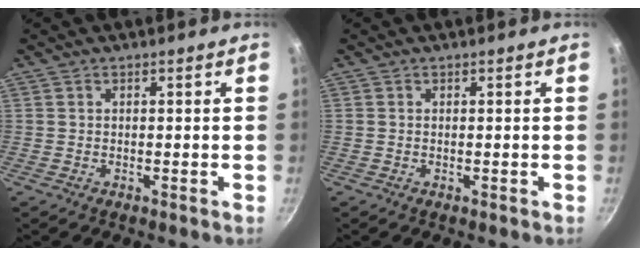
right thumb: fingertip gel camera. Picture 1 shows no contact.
{"total": 0.0}